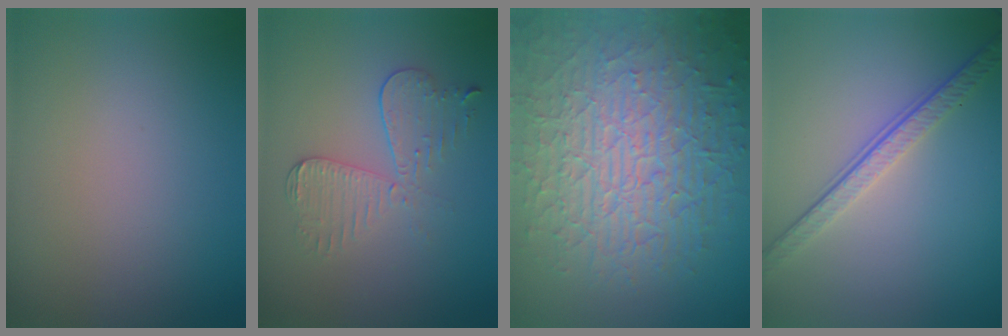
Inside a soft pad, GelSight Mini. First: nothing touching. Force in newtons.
{"total": 3.5, "press": 3.1, "slide": 1.7}
{"total": 10.3, "press": 6.7, "slide": 7.9}
{"total": 3.7, "press": 2.8, "slide": 2.5}